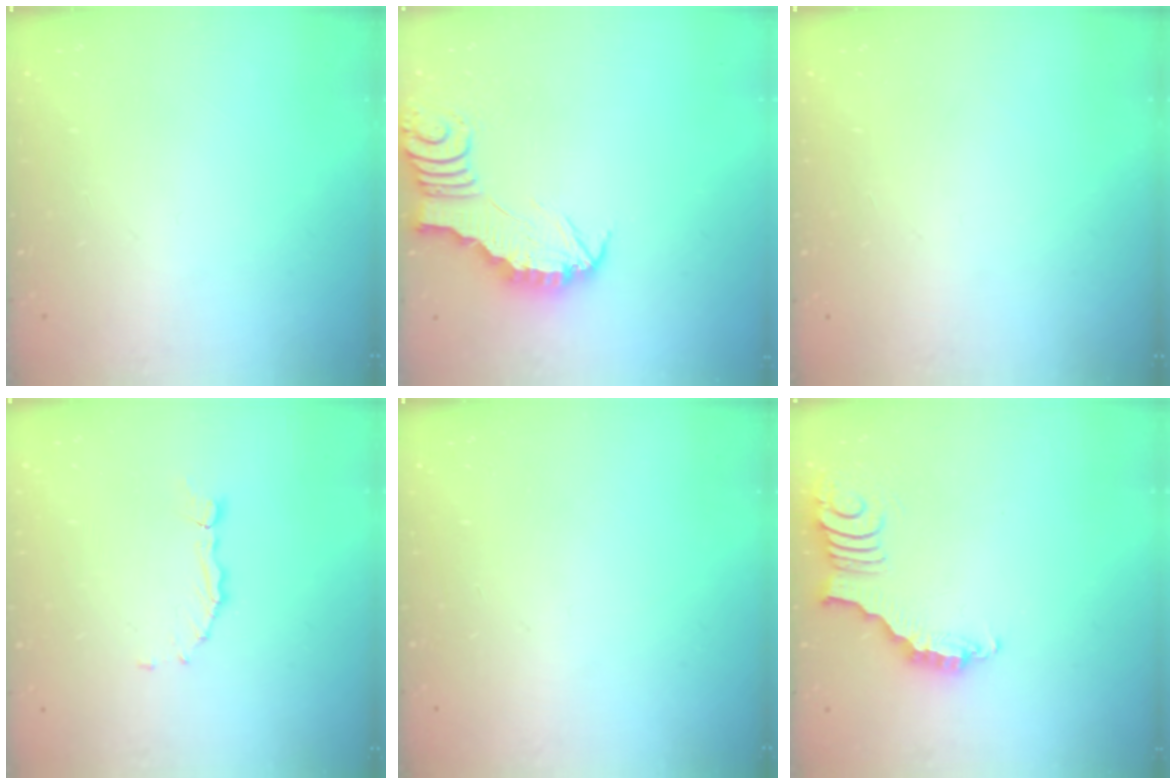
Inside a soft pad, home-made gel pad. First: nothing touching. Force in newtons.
{"total": 2.9, "press": 2.9, "slide": 0.2}
{"total": 1.6, "press": 1.6, "slide": 0.0}
{"total": 1.6, "press": 1.5, "slide": 0.3}
{"total": 0.0}
{"total": 3.1, "press": 3.1, "slide": 0.5}